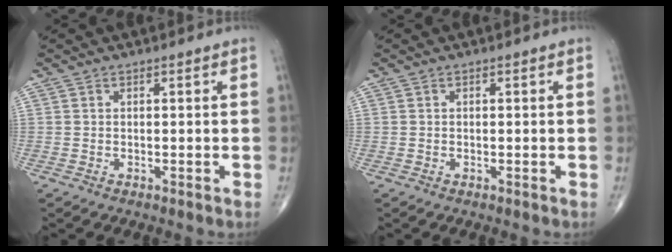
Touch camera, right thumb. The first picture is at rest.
{"total": 0.0}